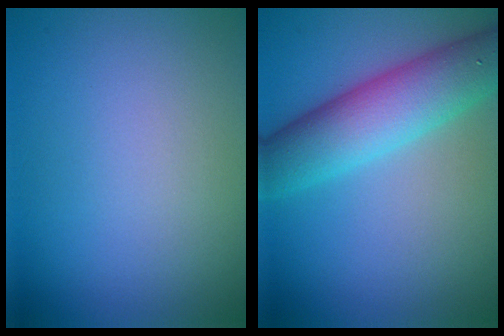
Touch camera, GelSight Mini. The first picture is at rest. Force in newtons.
{"total": 6.8, "press": 6.8, "slide": 0.2}